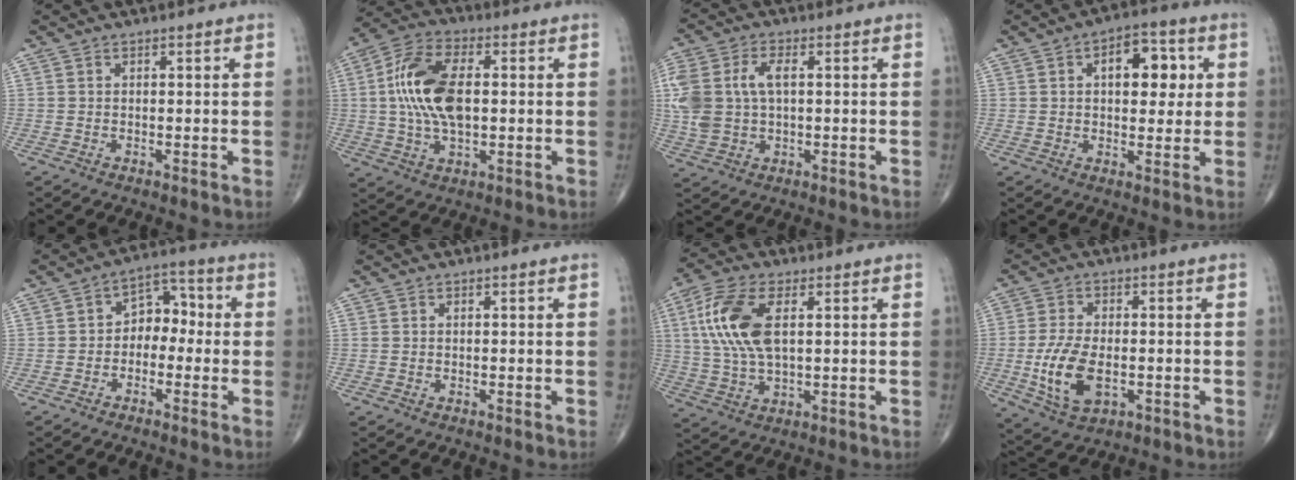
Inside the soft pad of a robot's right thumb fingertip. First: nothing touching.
{"total": 14.3, "force": [1.1, 7.4, 12.2], "torque": [-0.247, 0.014, 0.017]}
{"total": 11.3, "force": [1.3, 6.7, 8.9], "torque": [-0.214, 0.014, 0.031]}
{"total": 10.1, "force": [2.4, 5.7, 8.0], "torque": [-0.077, 0.006, 0.030]}
{"total": 6.6, "force": [-1.1, 4.8, 4.4], "torque": [-0.035, 0.038, -0.035]}
{"total": 0.0}
{"total": 12.0, "force": [2.8, 5.7, 10.2], "torque": [-0.228, 0.001, 0.056]}
{"total": 10.3, "force": [-2.1, 5.6, 8.4], "torque": [-0.166, -0.004, -0.031]}